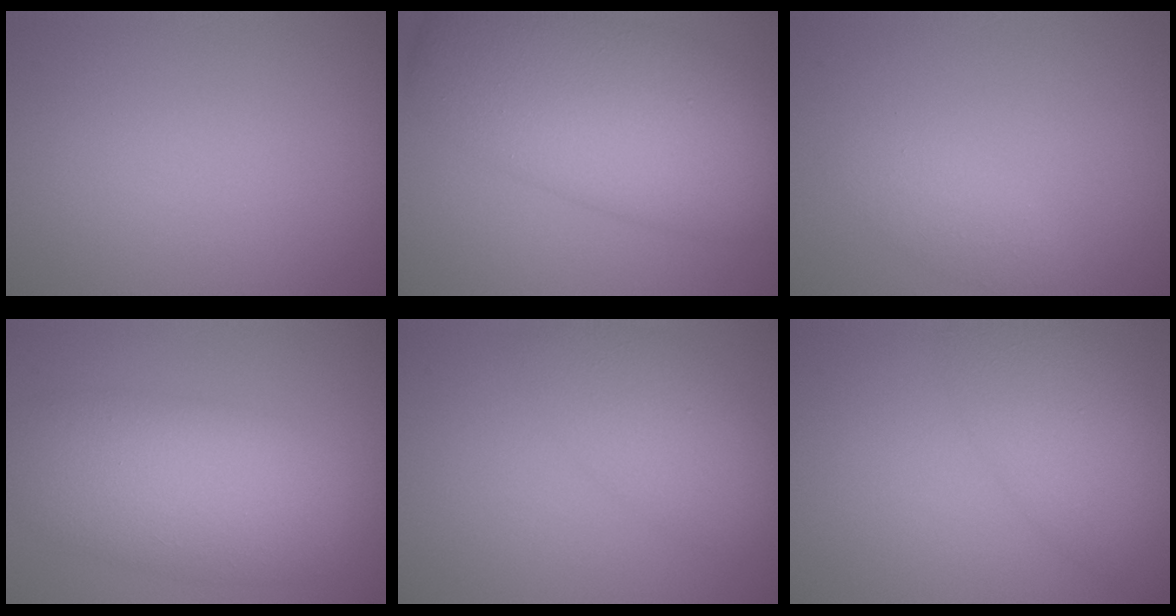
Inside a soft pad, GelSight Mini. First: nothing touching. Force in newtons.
{"total": 10.9, "press": 10.9, "slide": 0.1}
{"total": 1.6, "press": 1.6, "slide": 0.0}
{"total": 7.9, "press": 7.9, "slide": 0.3}
{"total": 4.1, "press": 4.1, "slide": 0.2}
{"total": 5.6, "press": 5.6, "slide": 0.2}